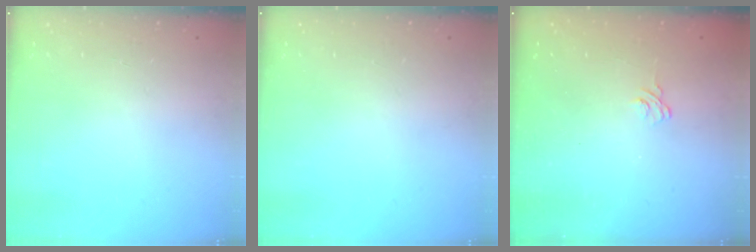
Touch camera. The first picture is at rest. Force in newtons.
{"total": 0.0}
{"total": 2.5, "press": 2.1, "slide": 1.3}